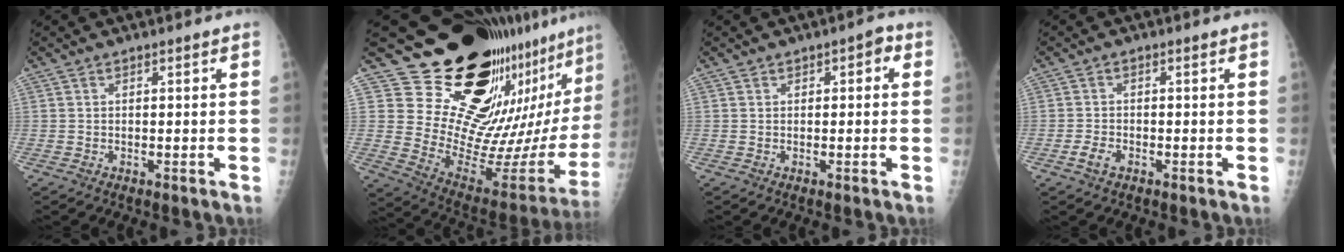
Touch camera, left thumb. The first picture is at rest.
{"total": 28.0, "force": [19.5, 10.6, 17.0], "torque": [-0.216, -0.162, 0.289]}
{"total": 2.0, "force": [0.4, 1.5, 1.4], "torque": [0.002, 0.008, -0.004]}
{"total": 2.4, "force": [-1.4, 1.5, 1.3], "torque": [-0.021, 0.006, -0.027]}